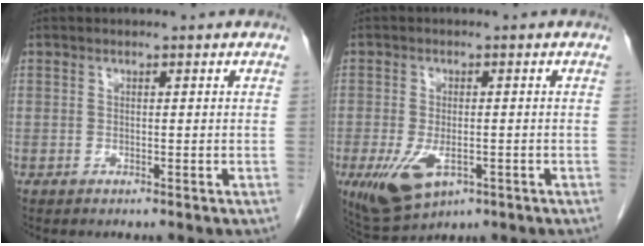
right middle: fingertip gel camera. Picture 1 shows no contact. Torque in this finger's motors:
{"motor_torque": [1.17, -0.97, 0.51, 0.13]}